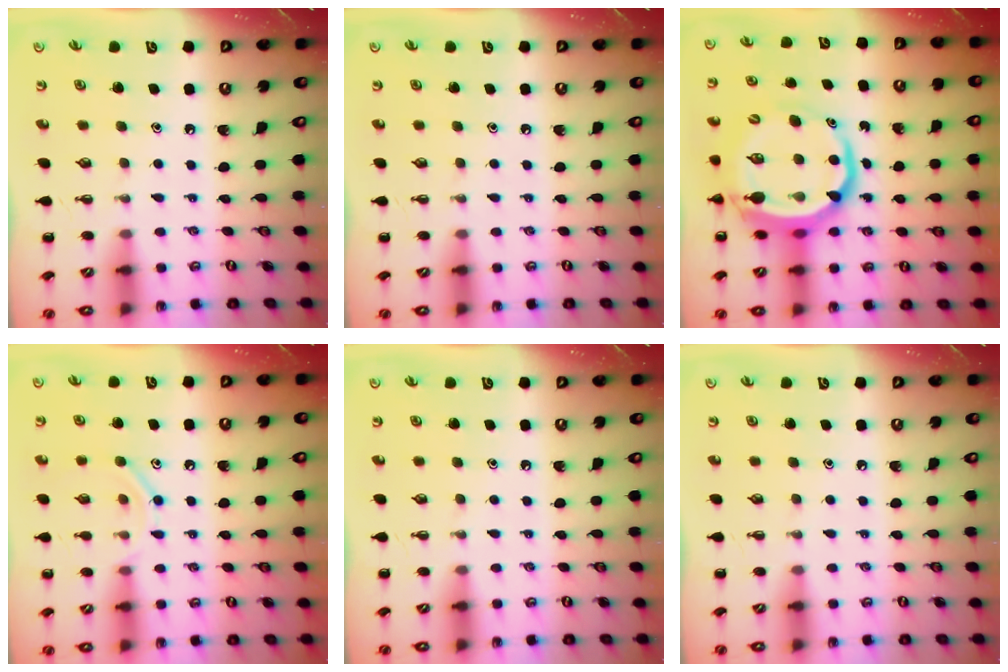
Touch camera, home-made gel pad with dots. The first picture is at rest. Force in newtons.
{"total": 0.0}
{"total": 13.8, "press": 13.4, "slide": 3.5}
{"total": 8.5, "press": 8.3, "slide": 1.6}
{"total": 0.0}
{"total": 0.0}